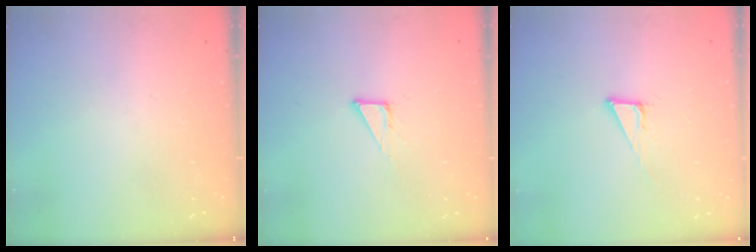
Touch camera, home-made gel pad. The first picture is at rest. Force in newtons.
{"total": 1.9, "press": 1.9, "slide": 0.1}
{"total": 3.9, "press": 3.9, "slide": 0.2}